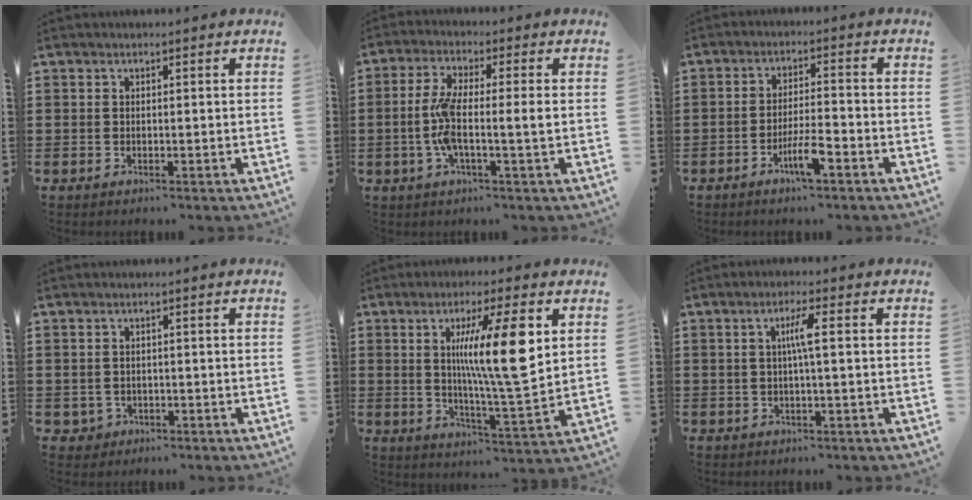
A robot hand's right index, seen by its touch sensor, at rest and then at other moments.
{"total": 7.1, "force": [-1.0, 1.3, 6.9], "torque": [-0.152, -0.008, -0.029]}
{"total": 5.1, "force": [-2.9, 0.8, 4.1], "torque": [-0.081, -0.002, -0.055]}
{"total": 1.3, "force": [-0.5, 1.1, 0.3], "torque": [-0.011, 0.002, -0.013]}
{"total": 12.5, "force": [3.7, 1.4, 11.8], "torque": [-0.212, -0.001, 0.054]}
{"total": 3.4, "force": [0.2, -0.1, 3.4], "torque": [-0.063, -0.002, -0.001]}